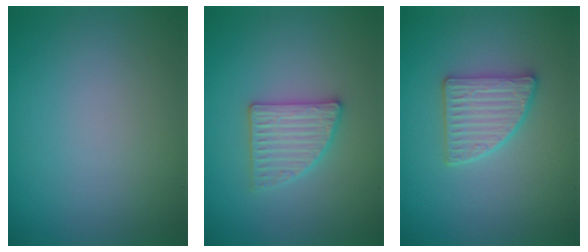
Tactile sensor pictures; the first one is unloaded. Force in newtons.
{"total": 2.8, "press": 2.8, "slide": 0.4}
{"total": 3.1, "press": 3.0, "slide": 1.0}